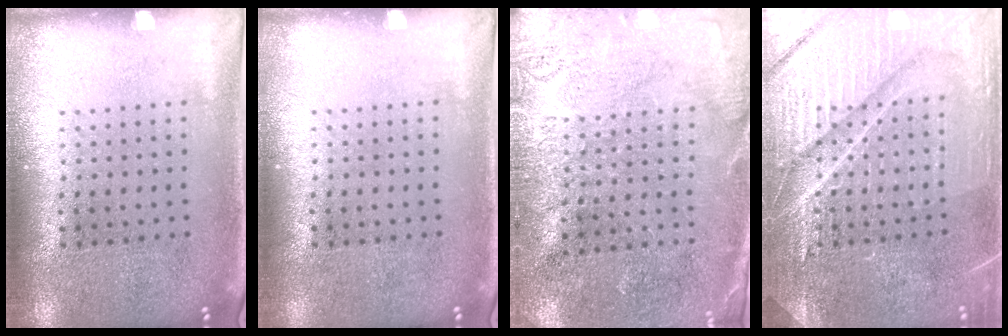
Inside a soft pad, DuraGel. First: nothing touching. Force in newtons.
{"total": 0.0}
{"total": 2.8, "press": 2.7, "slide": 0.5}
{"total": 4.4, "press": 4.3, "slide": 0.6}